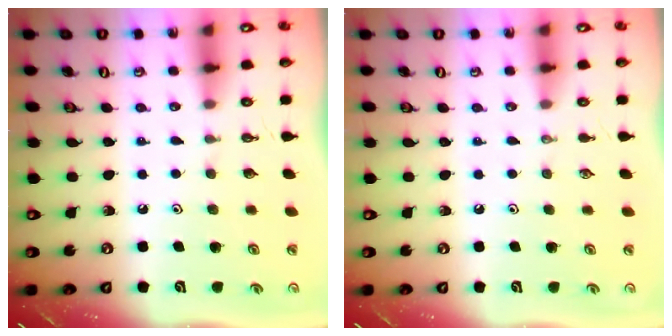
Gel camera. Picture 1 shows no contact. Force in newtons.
{"total": 0.0}